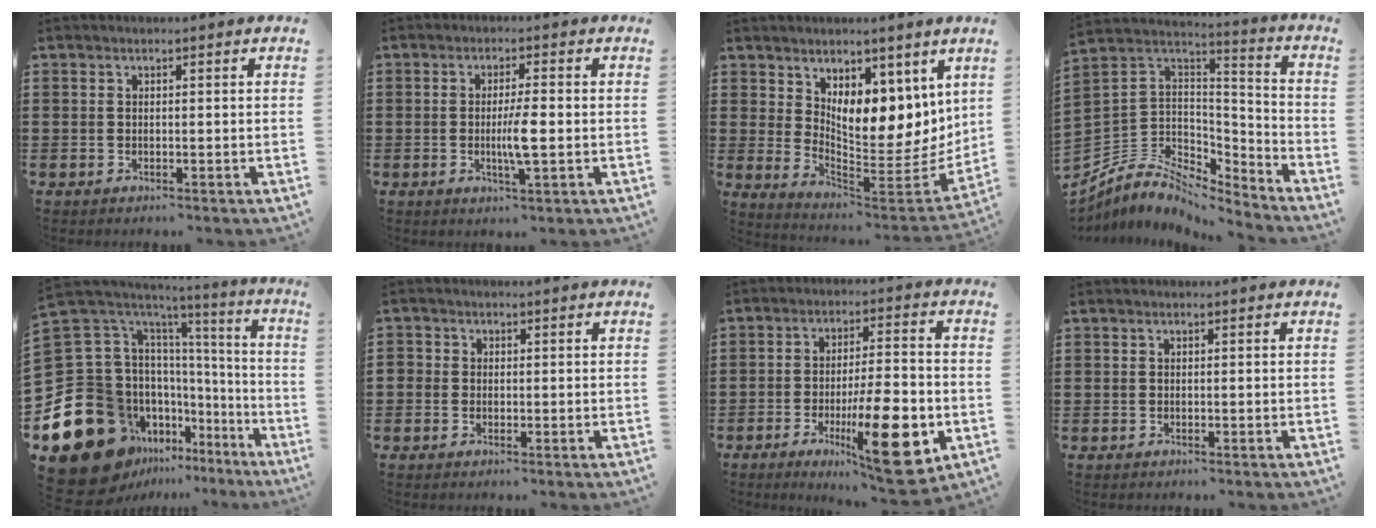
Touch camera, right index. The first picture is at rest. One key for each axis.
{"total": 5.0, "fx": -0.7, "fy": 0.5, "fz": 4.9, "tx": -0.092, "ty": -0.007, "tz": -0.016}
{"total": 8.1, "fx": 5.5, "fy": 4.2, "fz": 4.1, "tx": -0.069, "ty": -0.061, "tz": 0.101}
{"total": 5.9, "fx": -4.2, "fy": 3.8, "fz": 1.8, "tx": -0.061, "ty": -0.010, "tz": -0.084}
{"total": 23.5, "fx": -9.7, "fy": 17.3, "fz": 12.7, "tx": -0.305, "ty": -0.016, "tz": -0.117}
{"total": 1.0, "fx": -0.4, "fy": 0.9, "fz": 0.2, "tx": -0.006, "ty": 0.003, "tz": -0.009}
{"total": 14.7, "fx": -5.2, "fy": 3.9, "fz": 13.1, "tx": -0.209, "ty": -0.003, "tz": -0.079}
{"total": 0.0}